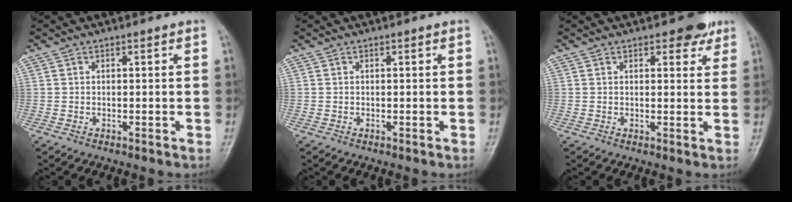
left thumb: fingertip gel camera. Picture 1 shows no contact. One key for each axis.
{"total": 0.0}
{"total": 4.0, "fx": 2.5, "fy": 2.1, "fz": 2.3, "tx": -0.008, "ty": -0.010, "tz": 0.029}